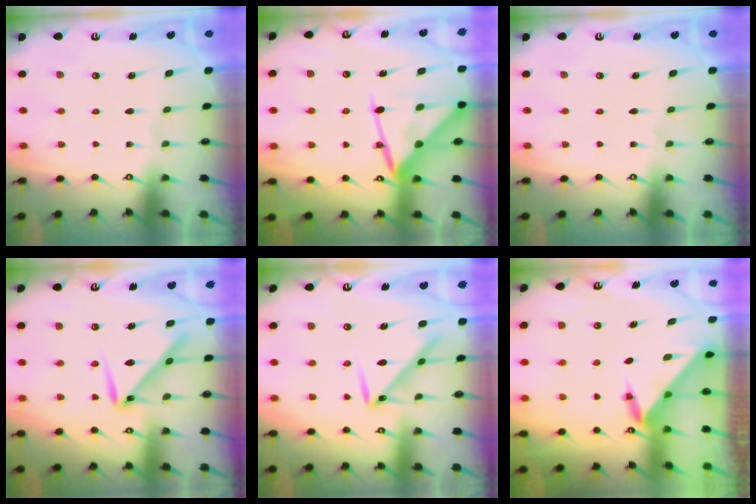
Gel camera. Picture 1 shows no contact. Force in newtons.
{"total": 13.3, "press": 13.2, "slide": 1.3}
{"total": 0.0}
{"total": 11.4, "press": 11.4, "slide": 0.2}
{"total": 9.4, "press": 9.3, "slide": 0.6}
{"total": 3.4, "press": 3.4, "slide": 0.1}